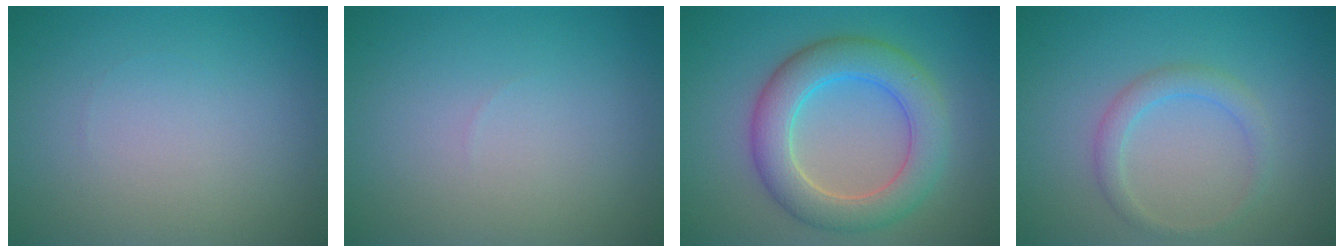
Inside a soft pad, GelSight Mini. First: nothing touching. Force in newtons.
{"total": 0.0}
{"total": 6.3, "press": 6.3, "slide": 0.5}
{"total": 2.0, "press": 2.0, "slide": 0.1}